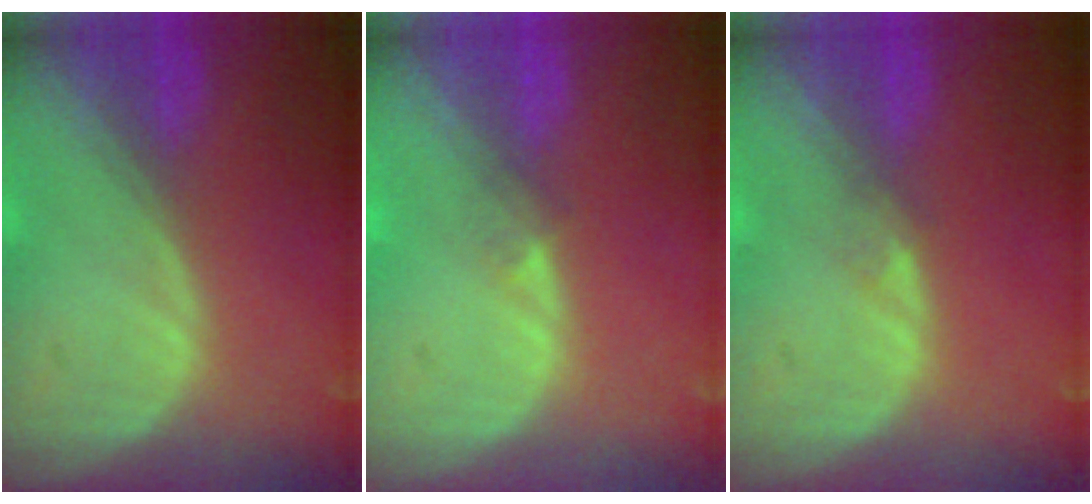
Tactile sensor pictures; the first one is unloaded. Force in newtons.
{"total": 1.2, "press": 0.9, "slide": 0.9}
{"total": 0.8, "press": 0.8, "slide": 0.0}